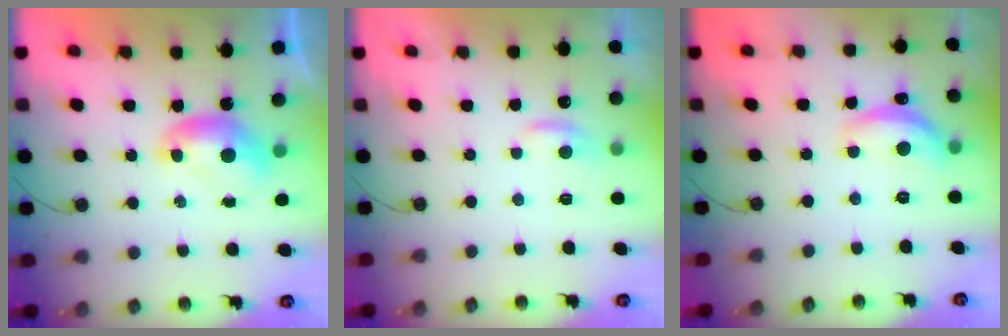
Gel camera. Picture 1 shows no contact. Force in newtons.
{"total": 0.6, "press": 0.1, "slide": 0.6}
{"total": 8.0, "press": 7.9, "slide": 0.6}